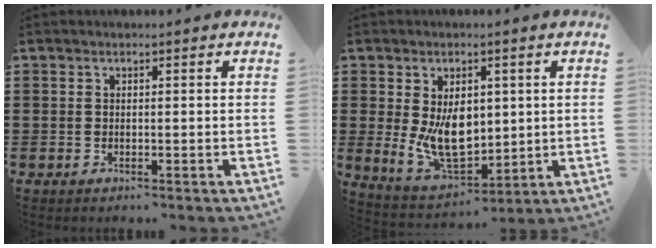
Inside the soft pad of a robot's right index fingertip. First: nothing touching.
{"total": 9.0, "force": [0.5, 5.9, 6.8], "torque": [-0.124, 0.000, 0.010]}